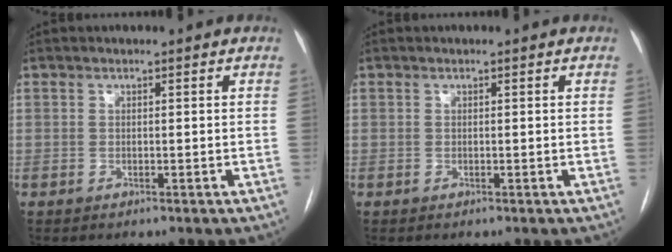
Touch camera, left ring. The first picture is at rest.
{"total": 0.0}